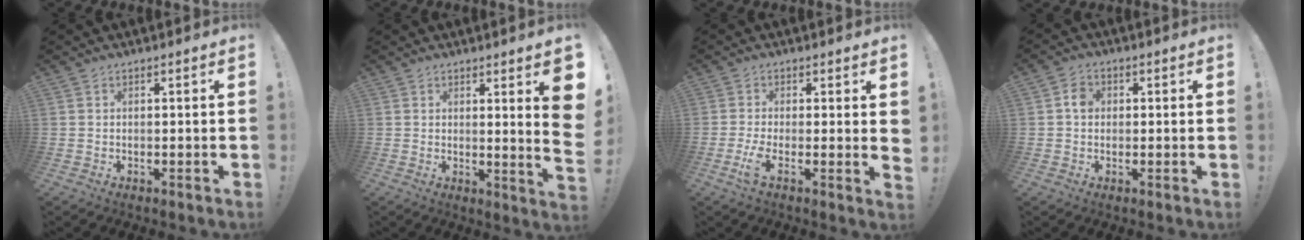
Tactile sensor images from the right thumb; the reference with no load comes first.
{"total": 8.0, "force": [2.3, -0.3, 7.6], "torque": [-0.092, -0.034, 0.032]}
{"total": 5.3, "force": [-0.9, 1.2, 5.1], "torque": [-0.101, -0.020, -0.014]}
{"total": 3.6, "force": [0.2, 2.9, 2.1], "torque": [-0.029, 0.006, 0.000]}